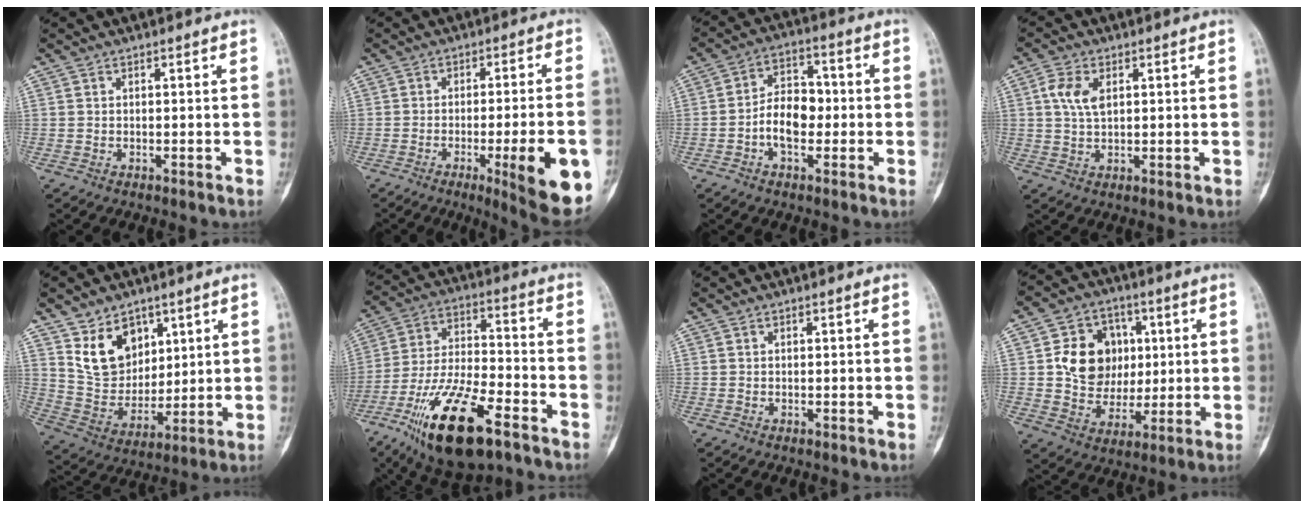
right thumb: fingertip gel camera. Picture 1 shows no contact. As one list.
[{"total": 15.0, "force": [-5.1, 2.5, 13.9], "torque": [-0.151, 0.003, -0.060]}, {"total": 8.6, "force": [-1.5, 5.5, 6.4], "torque": [-0.088, 0.027, -0.036]}, {"total": 5.8, "force": [1.8, 3.4, 4.4], "torque": [-0.086, 0.000, 0.033]}, {"total": 11.9, "force": [6.4, 8.4, 5.5], "torque": [-0.063, -0.043, 0.134]}, {"total": 20.4, "force": [-11.1, 7.5, 15.3], "torque": [-0.289, 0.048, -0.194]}, {"total": 0.0}, {"total": 13.7, "force": [2.5, 11.5, 7.2], "torque": [-0.069, -0.001, 0.047]}]